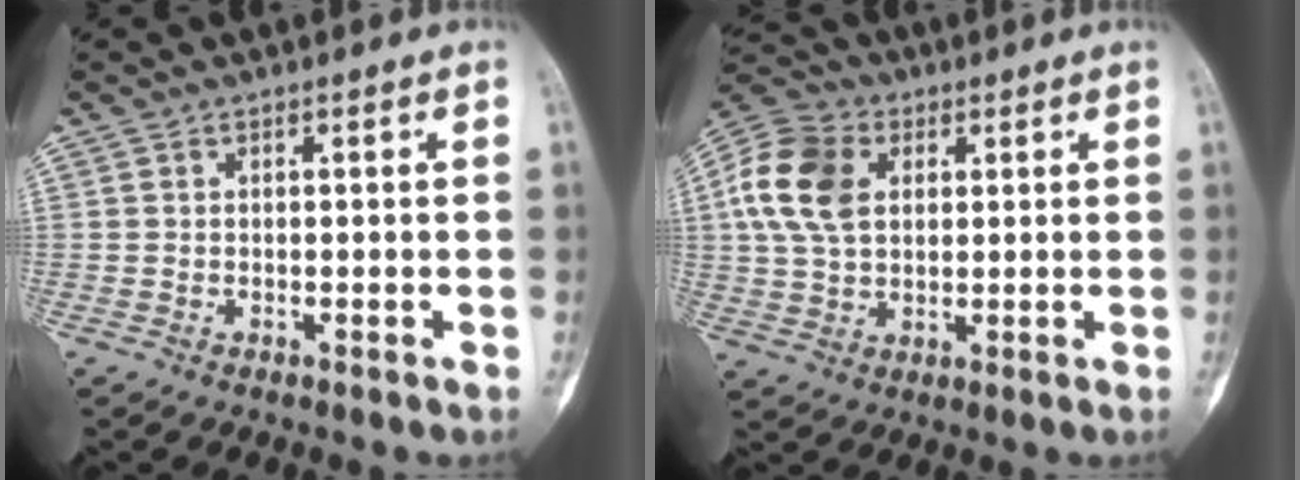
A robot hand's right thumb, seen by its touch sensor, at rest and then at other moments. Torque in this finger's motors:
{"motor_torque": [-0.10, 0.65, 0.94, 0.07, 0.13]}